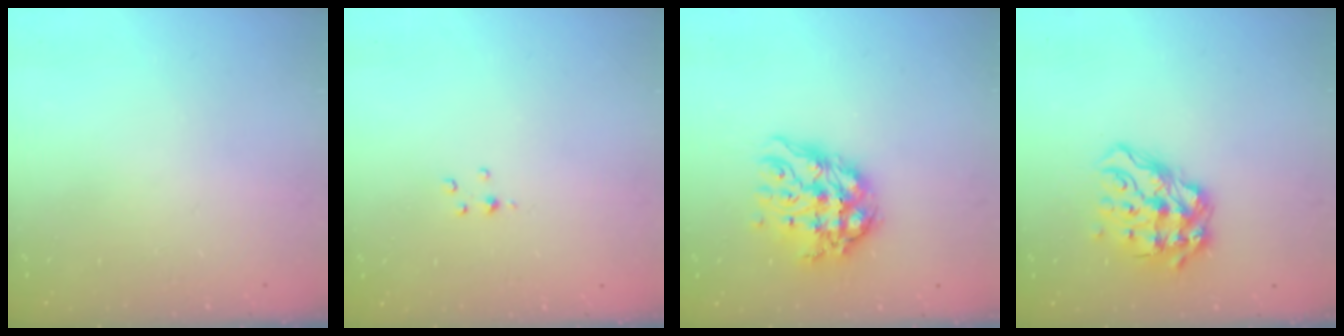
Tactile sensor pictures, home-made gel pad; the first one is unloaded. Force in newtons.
{"total": 2.5, "press": 2.5, "slide": 0.3}
{"total": 13.0, "press": 13.0, "slide": 1.2}
{"total": 12.6, "press": 12.5, "slide": 1.6}